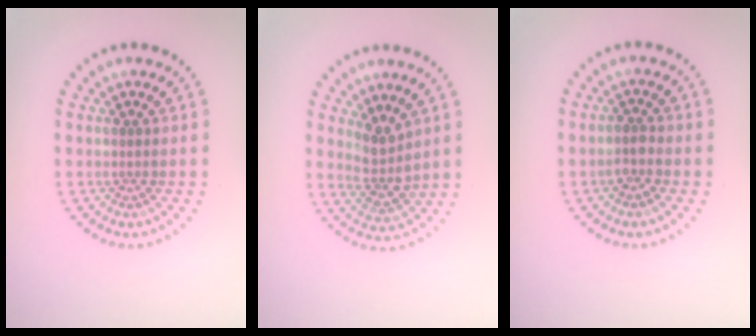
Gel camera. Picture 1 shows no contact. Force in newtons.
{"total": 2.8, "press": 2.2, "slide": 1.7}
{"total": 1.5, "press": 1.3, "slide": 0.7}